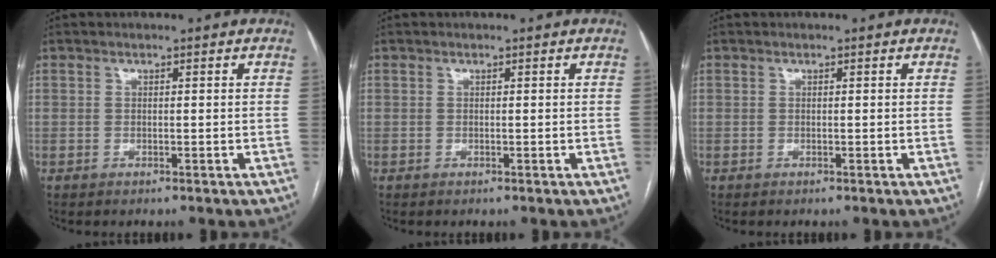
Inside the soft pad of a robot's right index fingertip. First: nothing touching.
{"total": 0.0}
{"total": 0.0}